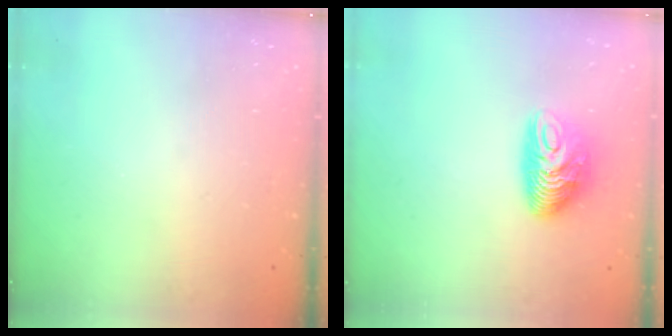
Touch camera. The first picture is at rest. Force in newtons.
{"total": 8.9, "press": 8.9, "slide": 0.3}